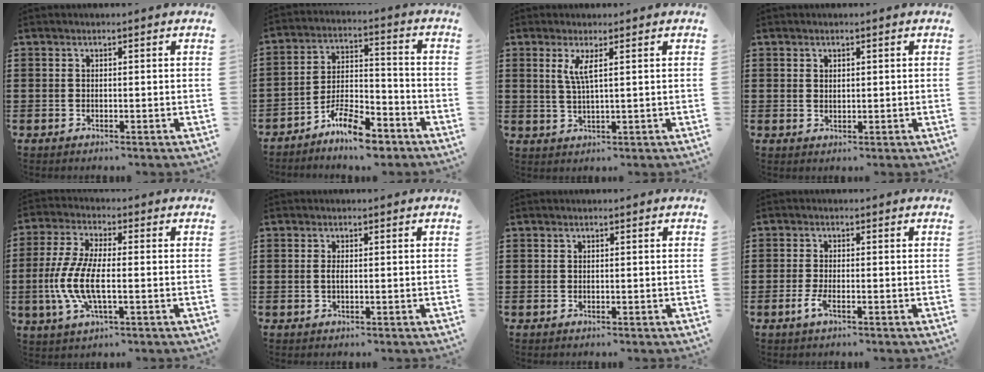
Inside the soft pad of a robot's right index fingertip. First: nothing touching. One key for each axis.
{"total": 8.2, "fx": -6.9, "fy": 2.1, "fz": 4.0, "tx": -0.074, "ty": 0.017, "tz": -0.130}
{"total": 3.3, "fx": 1.2, "fy": 0.2, "fz": 3.0, "tx": -0.065, "ty": -0.002, "tz": 0.019}
{"total": 0.9, "fx": 0.7, "fy": 0.5, "fz": 0.3, "tx": -0.007, "ty": 0.003, "tz": 0.013}
{"total": 8.6, "fx": -1.9, "fy": 3.1, "fz": 7.8, "tx": -0.180, "ty": -0.012, "tz": -0.041}
{"total": 1.0, "fx": -0.1, "fy": 0.2, "fz": 1.0, "tx": -0.027, "ty": -0.005, "tz": -0.004}
{"total": 0.0}
{"total": 2.3, "fx": -1.1, "fy": 0.6, "fz": 1.9, "tx": -0.055, "ty": -0.009, "tz": -0.027}